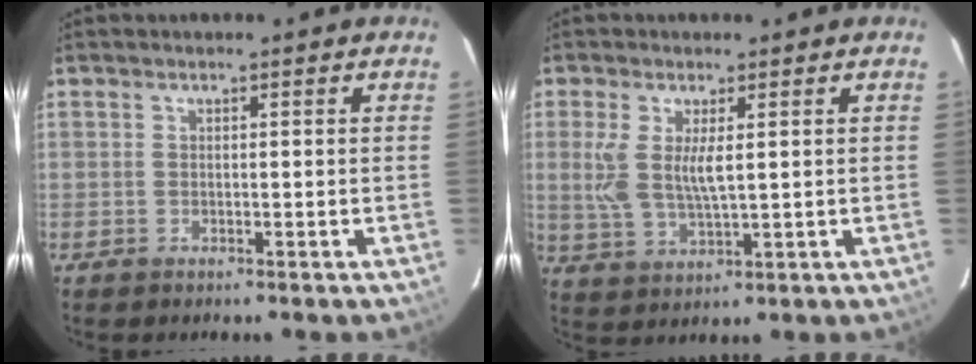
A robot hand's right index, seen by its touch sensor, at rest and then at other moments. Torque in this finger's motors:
{"motor_torque": [0.22, 0.17, 0.17, 0.10]}